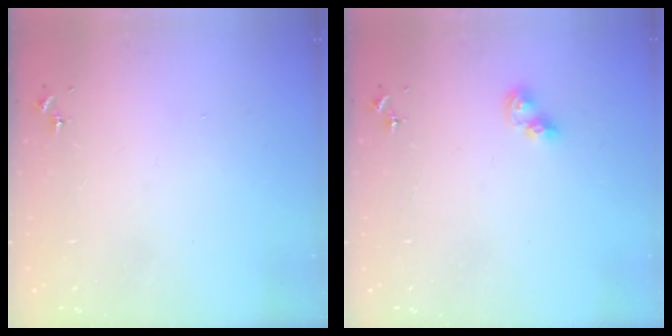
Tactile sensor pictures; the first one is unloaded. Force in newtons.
{"total": 5.9, "press": 5.9, "slide": 0.2}